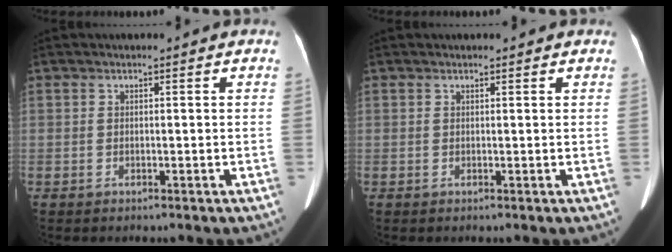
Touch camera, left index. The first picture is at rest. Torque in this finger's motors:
{"motor_torque": [0.09, 0.01, -0.07, -0.01]}